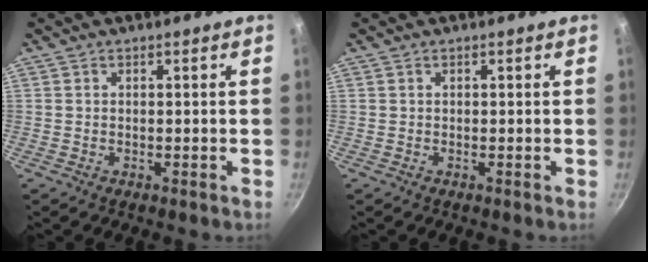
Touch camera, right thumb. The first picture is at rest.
{"total": 0.0}